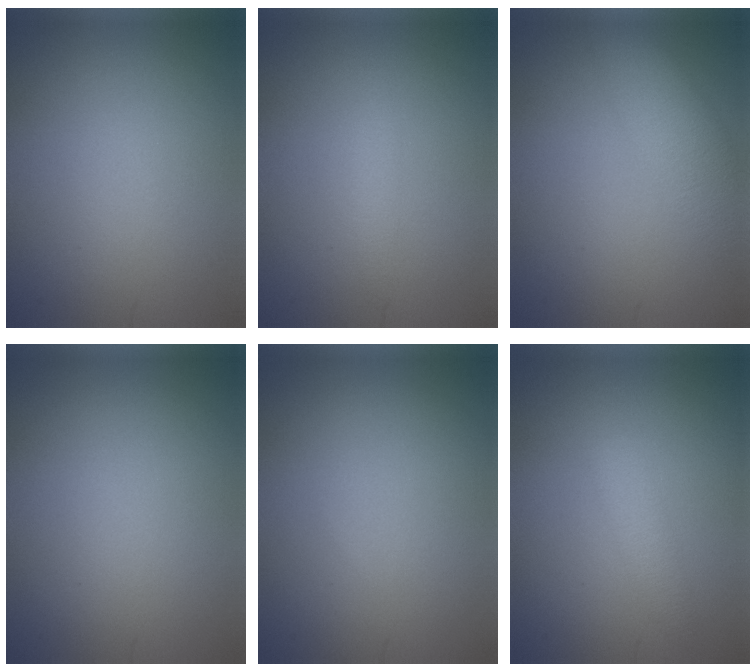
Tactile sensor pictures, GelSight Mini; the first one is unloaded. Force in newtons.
{"total": 1.3, "press": 1.3, "slide": 0.2}
{"total": 5.7, "press": 5.7, "slide": 0.3}
{"total": 0.0}
{"total": 0.0}
{"total": 1.9, "press": 1.9, "slide": 0.1}